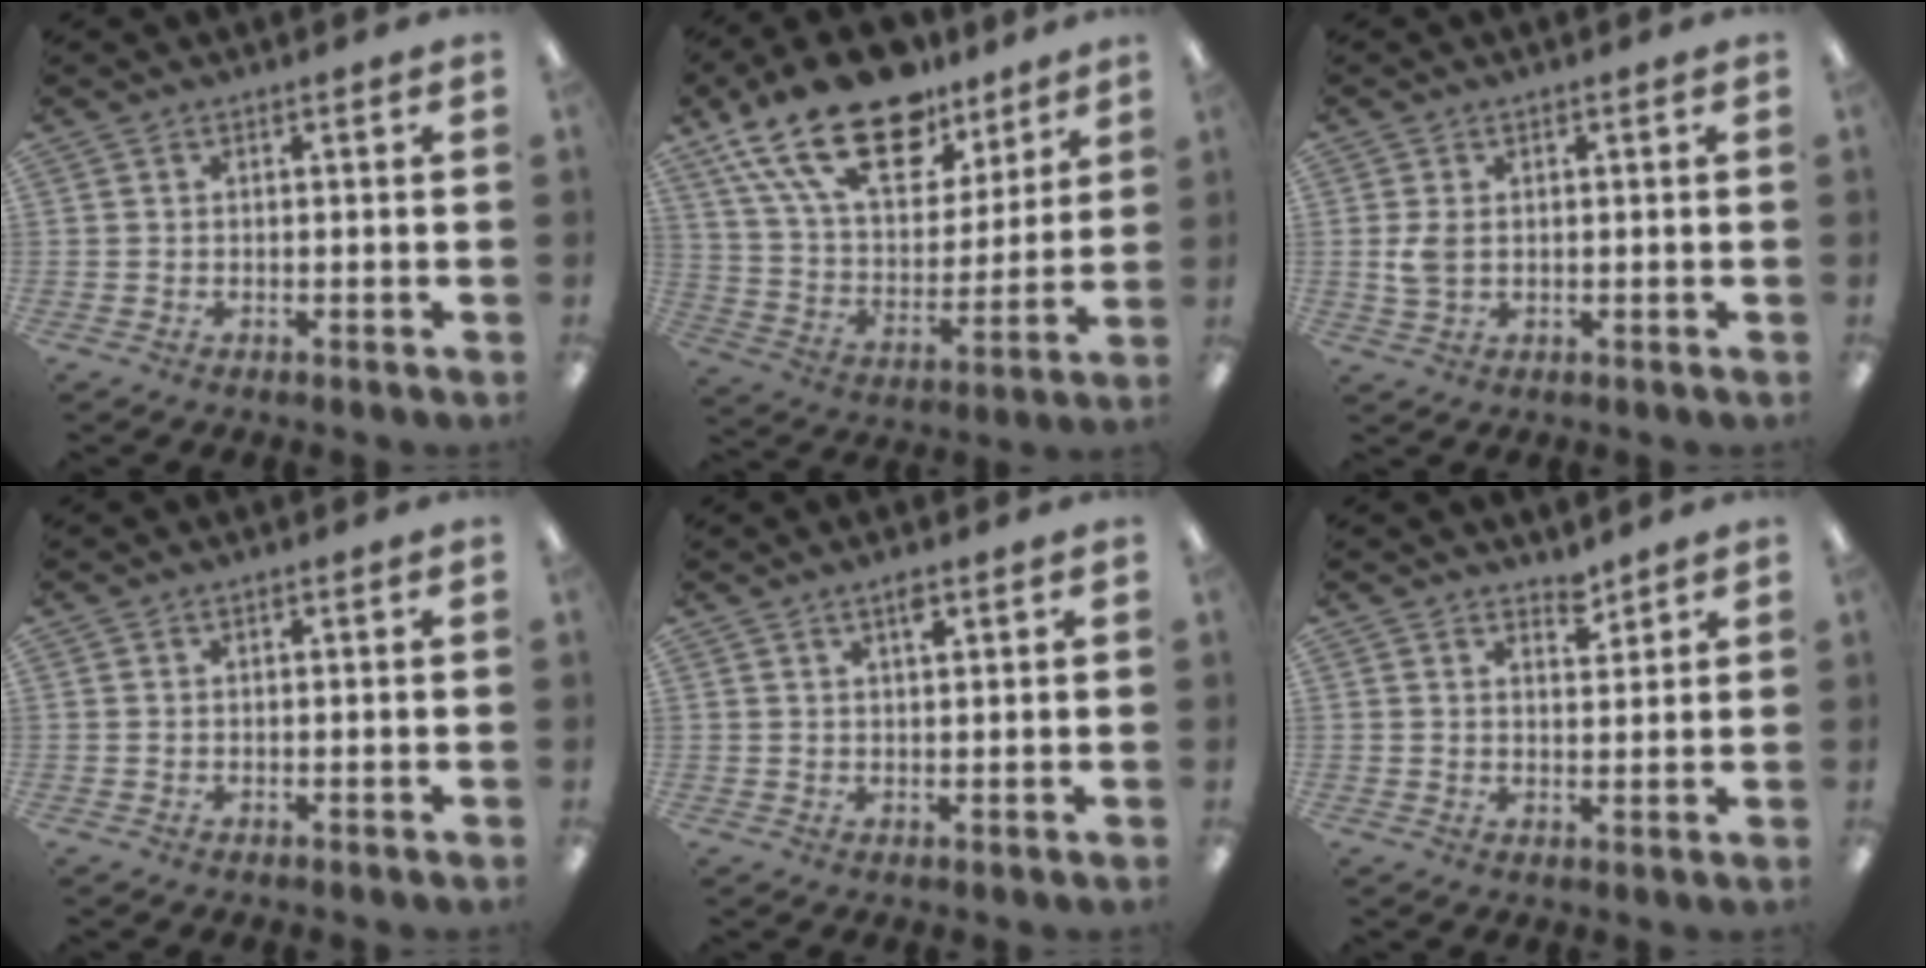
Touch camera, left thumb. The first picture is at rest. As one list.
[{"total": 23.2, "force": [15.1, 11.5, 13.3], "torque": [-0.255, -0.085, 0.266]}, {"total": 3.9, "force": [0.3, 2.5, 3.0], "torque": [-0.064, -0.003, -0.001]}, {"total": 0.0}, {"total": 2.7, "force": [1.9, 0.7, 1.8], "torque": [-0.022, -0.003, 0.029]}, {"total": 3.4, "force": [3.1, 1.2, 0.7], "torque": [0.006, -0.026, 0.054]}]